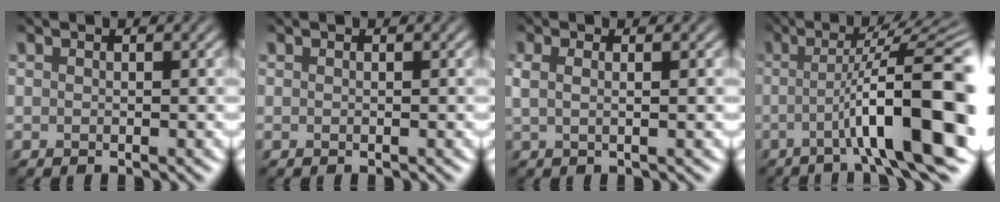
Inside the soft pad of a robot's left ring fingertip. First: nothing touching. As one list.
[{"total": 0.0}, {"total": 2.2, "force": [0.7, 0.9, 1.9], "torque": [-0.026, 0.003, -0.004]}, {"total": 11.5, "force": [-2.0, 2.0, 11.2], "torque": [-0.146, 0.011, -0.033]}]